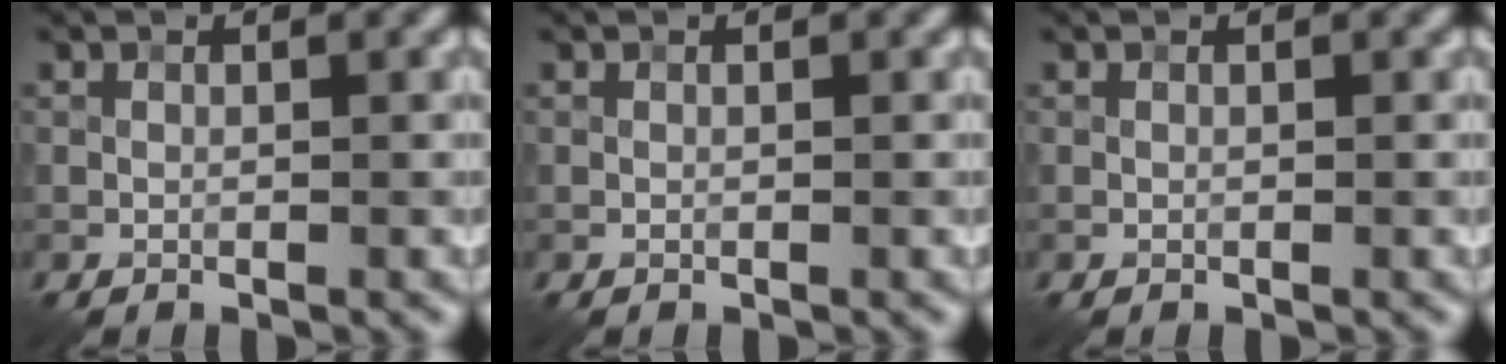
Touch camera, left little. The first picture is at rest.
{"total": 0.0}
{"total": 0.0}